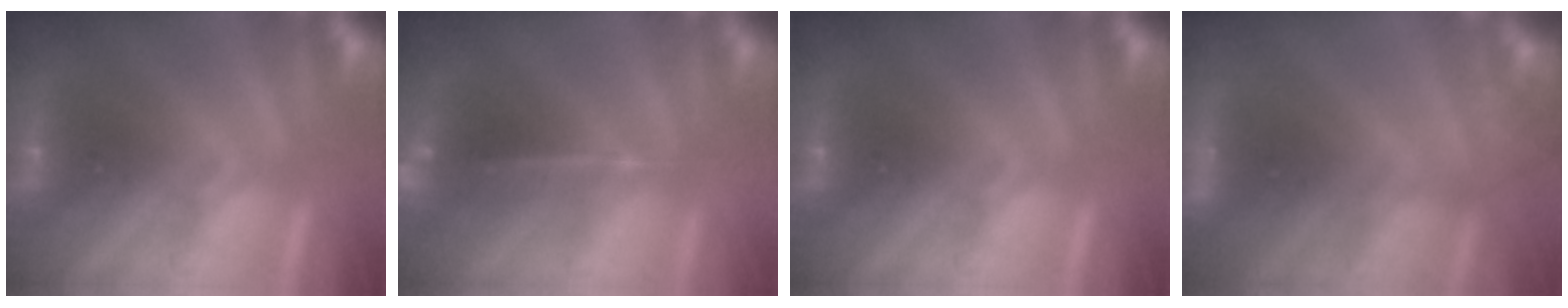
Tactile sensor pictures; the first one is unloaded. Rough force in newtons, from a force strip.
{"total": 7.0}
{"total": 0.0}
{"total": 5.1}